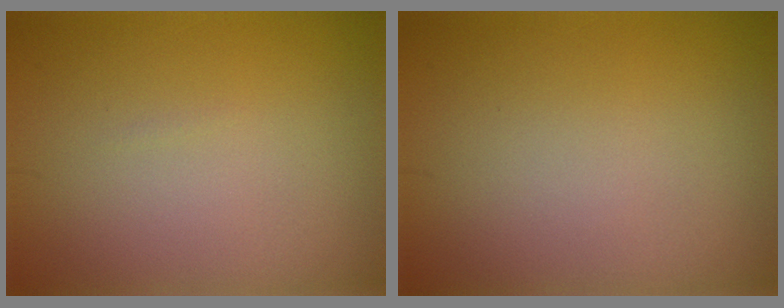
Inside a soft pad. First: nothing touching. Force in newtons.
{"total": 0.0}